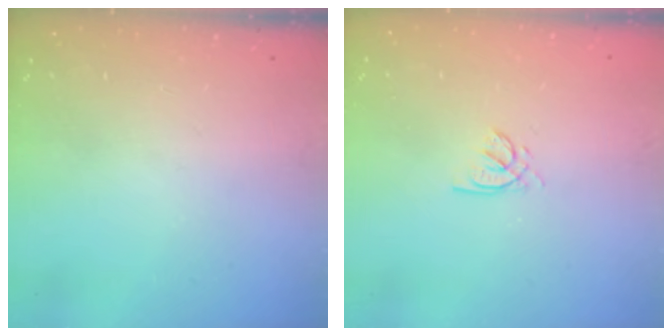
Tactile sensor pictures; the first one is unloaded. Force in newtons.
{"total": 1.4, "press": 1.4, "slide": 0.2}